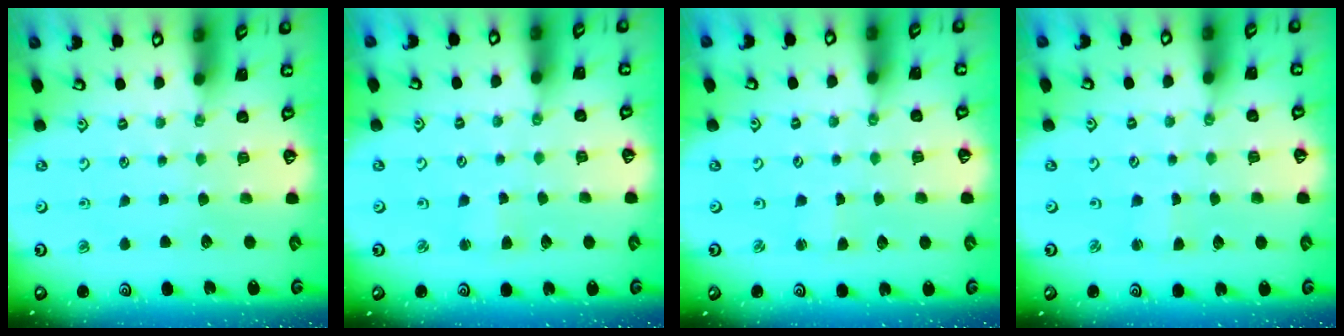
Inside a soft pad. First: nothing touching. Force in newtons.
{"total": 2.7, "press": 2.7, "slide": 0.2}
{"total": 0.9, "press": 0.9, "slide": 0.0}
{"total": 0.9, "press": 0.9, "slide": 0.0}